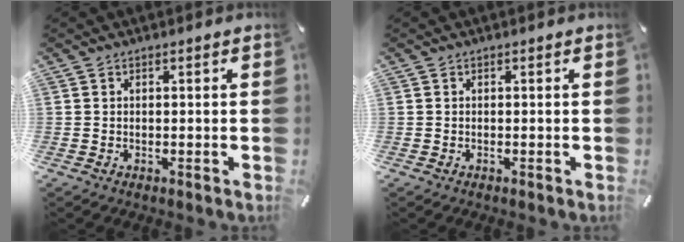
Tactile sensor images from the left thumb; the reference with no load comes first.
{"total": 0.0}